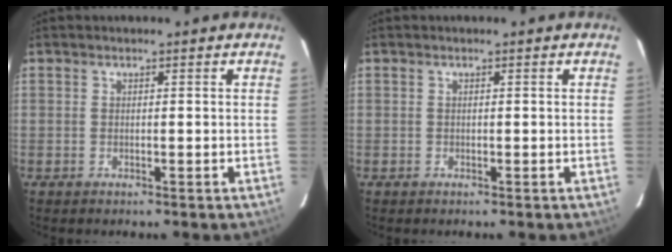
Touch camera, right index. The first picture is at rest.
{"total": 0.0}